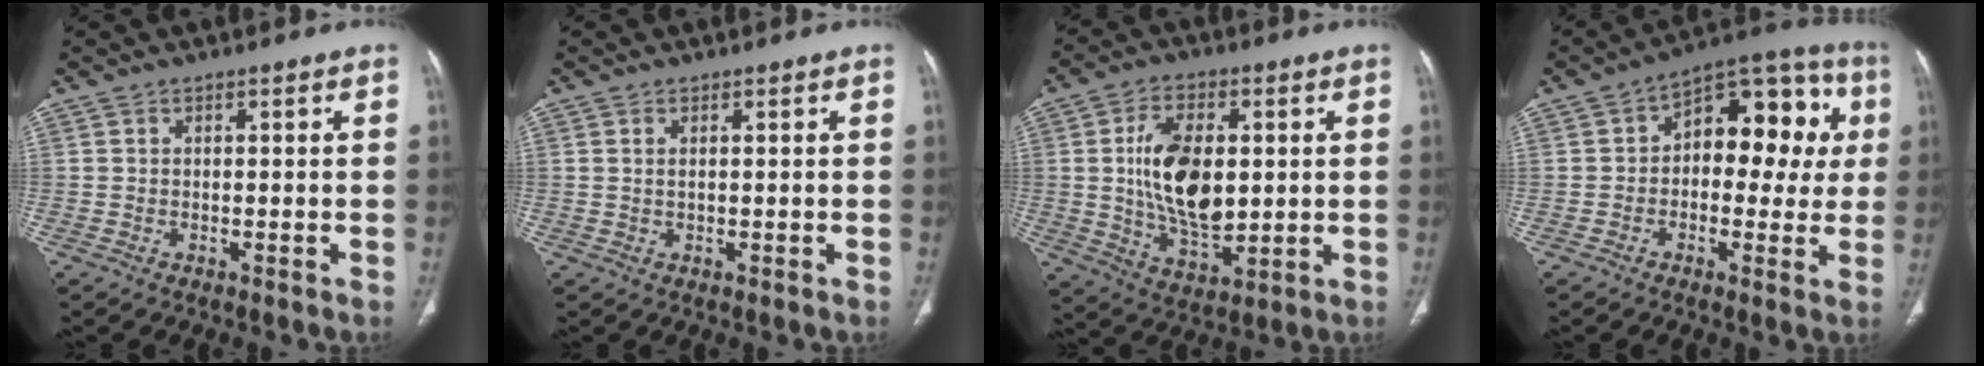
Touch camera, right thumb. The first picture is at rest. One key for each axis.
{"total": 1.0, "fx": 0.4, "fy": 0.4, "fz": 0.9, "tx": -0.023, "ty": 0.003, "tz": 0.010}
{"total": 15.2, "fx": 1.5, "fy": 8.5, "fz": 12.5, "tx": -0.204, "ty": -0.011, "tz": 0.035}
{"total": 16.6, "fx": 2.2, "fy": 9.8, "fz": 13.2, "tx": -0.119, "ty": 0.039, "tz": 0.024}